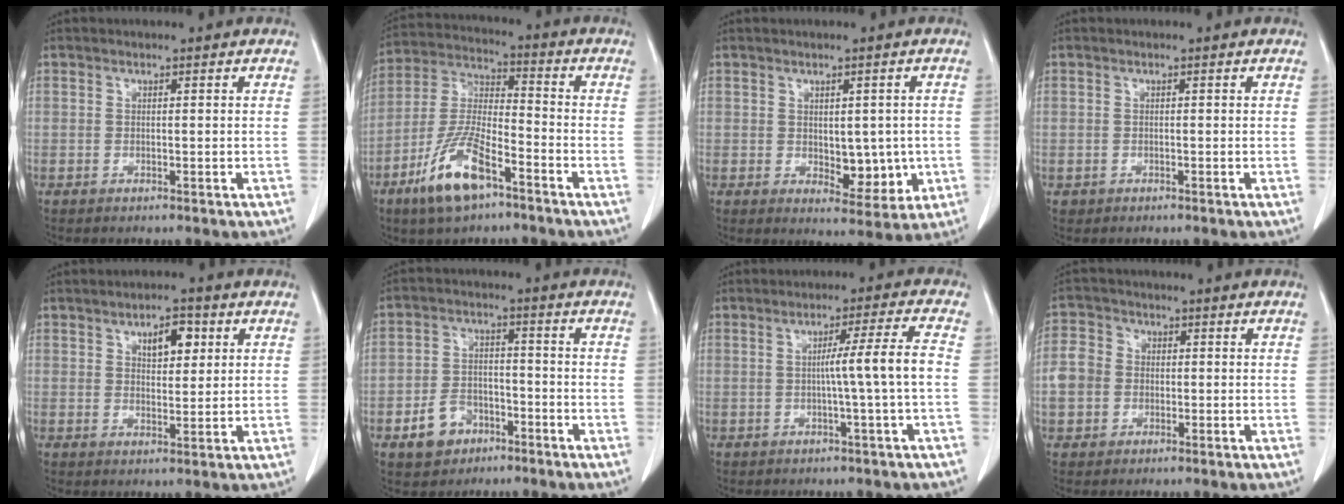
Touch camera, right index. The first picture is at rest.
{"total": 12.5, "force": [-7.2, 3.6, 9.5], "torque": [-0.206, -0.009, -0.135]}
{"total": 6.1, "force": [-0.5, 3.3, 5.1], "torque": [-0.059, -0.005, 0.007]}
{"total": 0.6, "force": [-0.2, 0.5, 0.0], "torque": [-0.003, 0.004, -0.005]}
{"total": 5.1, "force": [2.2, 2.3, 4.0], "torque": [-0.062, 0.004, 0.035]}
{"total": 6.7, "force": [-3.6, 5.0, 2.7], "torque": [-0.059, 0.014, -0.054]}
{"total": 6.0, "force": [-0.7, -1.6, 5.8], "torque": [-0.089, 0.007, -0.008]}
{"total": 5.6, "force": [-0.8, 5.0, 2.5], "torque": [-0.068, 0.020, -0.016]}